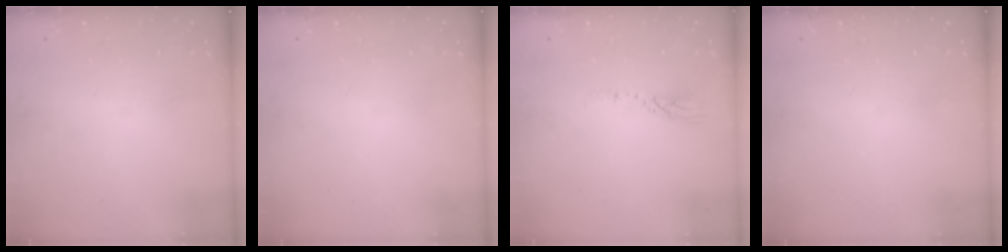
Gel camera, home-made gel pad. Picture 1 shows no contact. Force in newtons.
{"total": 0.0}
{"total": 3.1, "press": 3.1, "slide": 0.3}
{"total": 0.0}